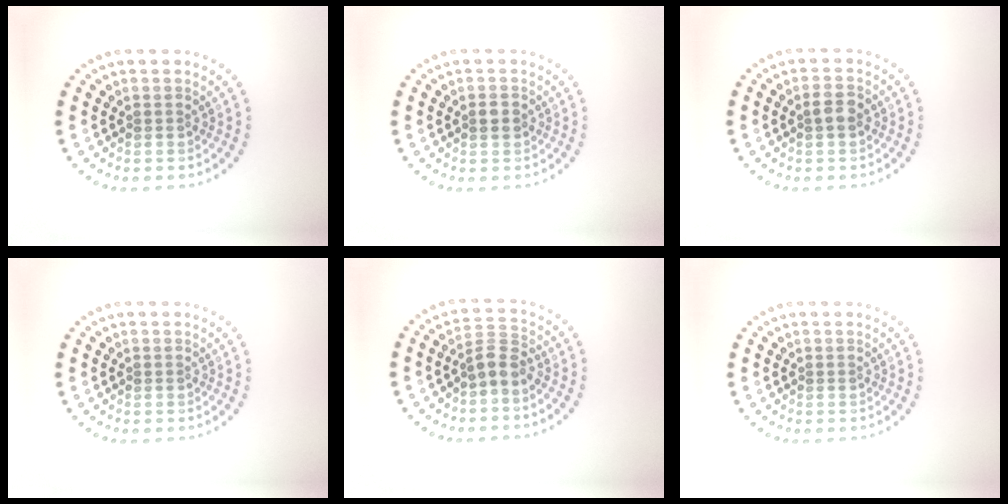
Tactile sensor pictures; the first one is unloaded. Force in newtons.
{"total": 1.7, "press": 1.7, "slide": 0.1}
{"total": 1.8, "press": 1.8, "slide": 0.1}
{"total": 0.0}
{"total": 2.3, "press": 1.9, "slide": 1.3}
{"total": 0.0}